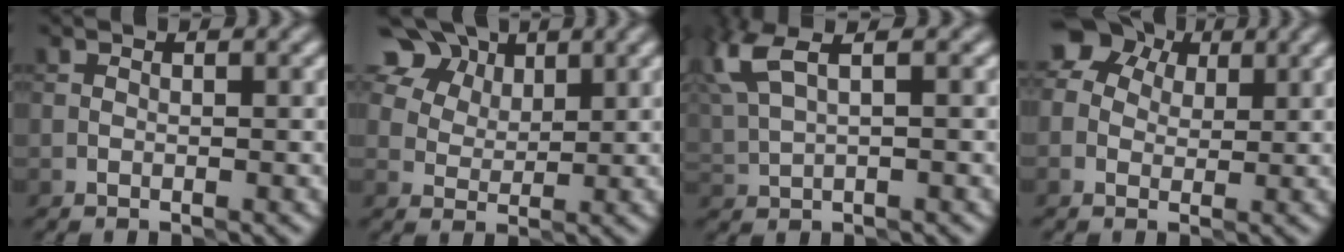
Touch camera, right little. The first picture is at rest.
{"total": 9.5, "force": [6.3, 5.9, 3.9], "torque": [-0.092, 0.015, 0.113]}
{"total": 4.2, "force": [2.2, 1.3, 3.3], "torque": [-0.087, 0.016, 0.052]}
{"total": 5.6, "force": [2.4, 4.3, 2.6], "torque": [-0.044, 0.031, 0.016]}